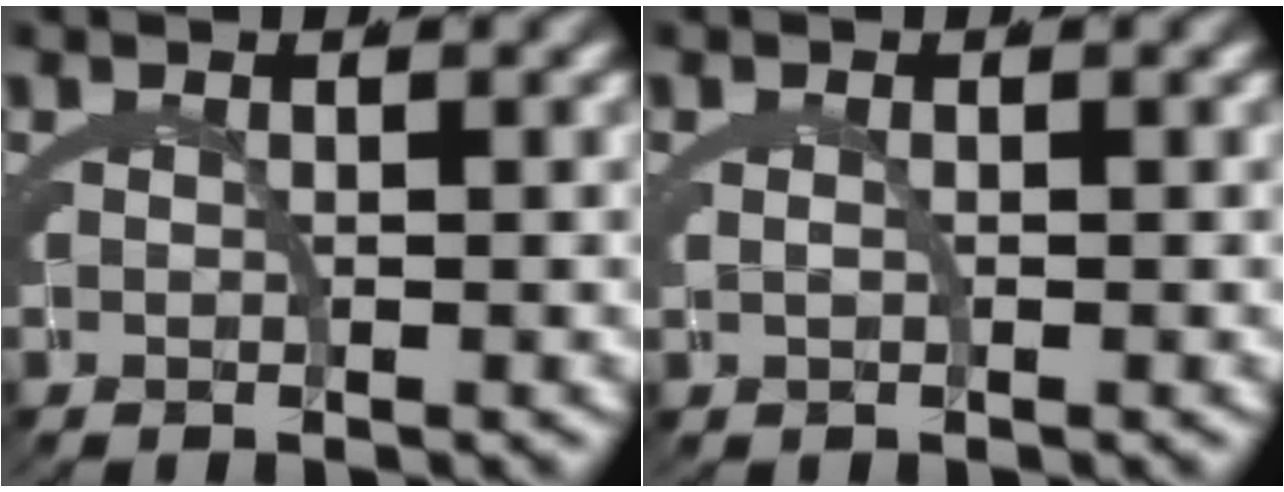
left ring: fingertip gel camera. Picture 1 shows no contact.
{"total": 0.5, "force": [-0.1, 0.4, 0.4], "torque": [-0.014, -0.004, 0.000]}